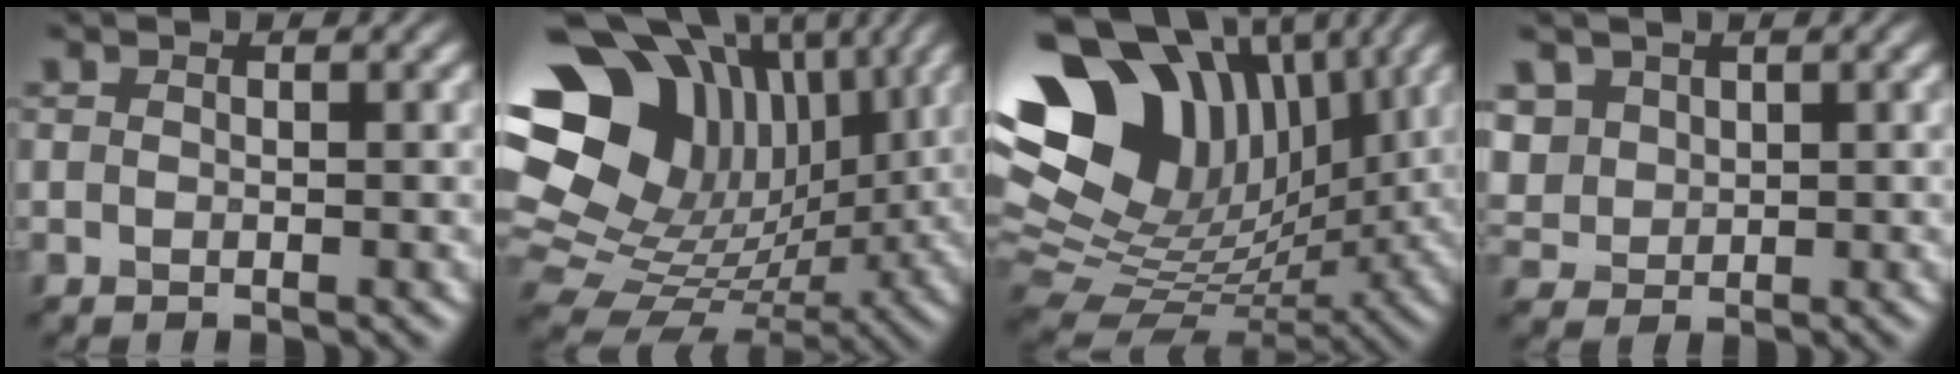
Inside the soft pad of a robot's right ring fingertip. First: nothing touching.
{"total": 17.0, "force": [5.7, 12.8, 9.6], "torque": [-0.190, 0.027, 0.121]}
{"total": 15.4, "force": [5.8, 10.8, 9.4], "torque": [-0.205, 0.021, 0.129]}
{"total": 2.3, "force": [1.5, 1.7, -0.1], "torque": [-0.025, 0.011, 0.057]}